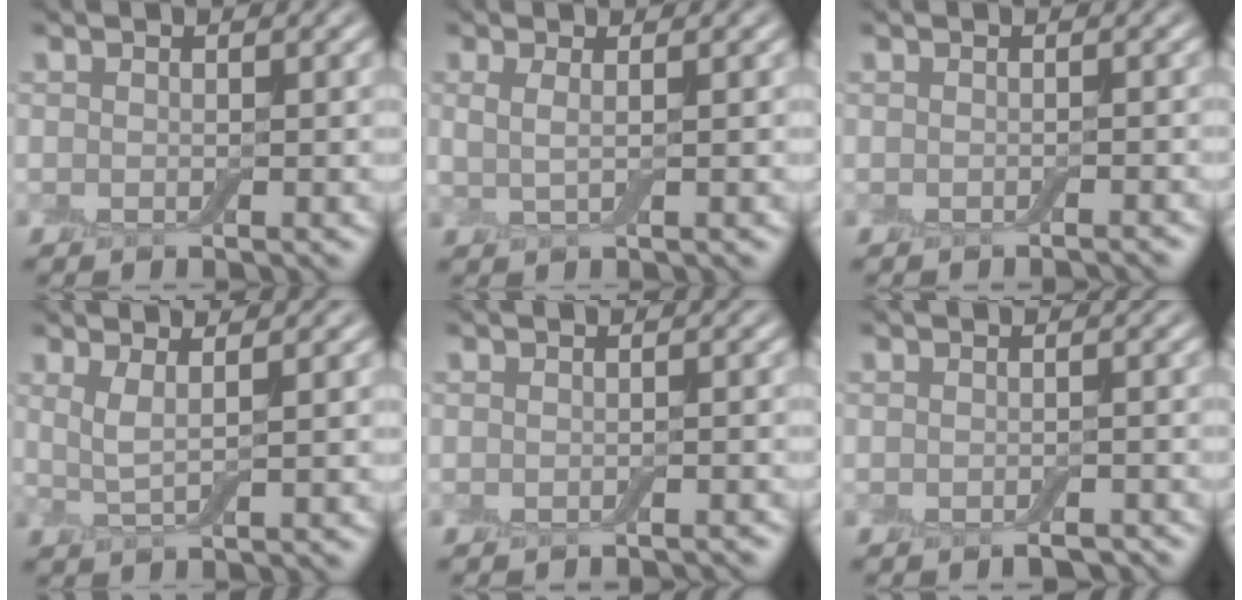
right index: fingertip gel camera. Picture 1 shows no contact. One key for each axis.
{"total": 2.0, "fx": 0.8, "fy": 0.8, "fz": 1.6, "tx": -0.026, "ty": -0.007, "tz": 0.004}
{"total": 1.0, "fx": -0.8, "fy": 0.1, "fz": 0.5, "tx": -0.002, "ty": 0.000, "tz": -0.014}
{"total": 2.4, "fx": 1.0, "fy": 0.6, "fz": 2.1, "tx": -0.039, "ty": -0.004, "tz": 0.019}
{"total": 1.2, "fx": -1.1, "fy": 0.1, "fz": 0.3, "tx": 0.001, "ty": 0.000, "tz": -0.016}
{"total": 1.6, "fx": -1.2, "fy": 0.4, "fz": 1.0, "tx": -0.013, "ty": -0.005, "tz": -0.015}